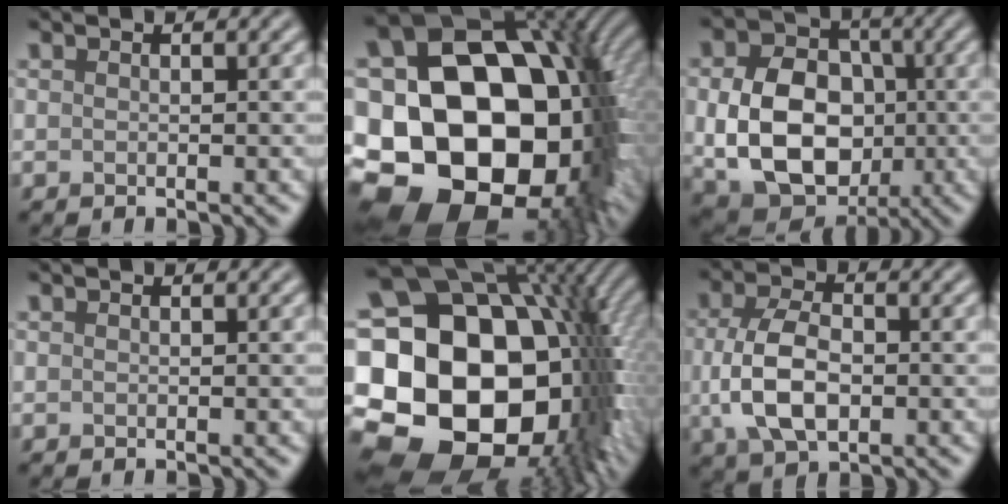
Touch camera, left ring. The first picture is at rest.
{"total": 23.6, "force": [-4.2, 17.5, 15.2], "torque": [-0.239, -0.020, -0.102]}
{"total": 10.7, "force": [-1.1, 8.1, 7.0], "torque": [-0.125, -0.009, -0.019]}
{"total": 0.0}
{"total": 24.1, "force": [-2.5, 18.3, 15.5], "torque": [-0.266, -0.024, -0.078]}
{"total": 6.3, "force": [-0.6, 3.8, 5.0], "torque": [-0.110, -0.004, -0.014]}